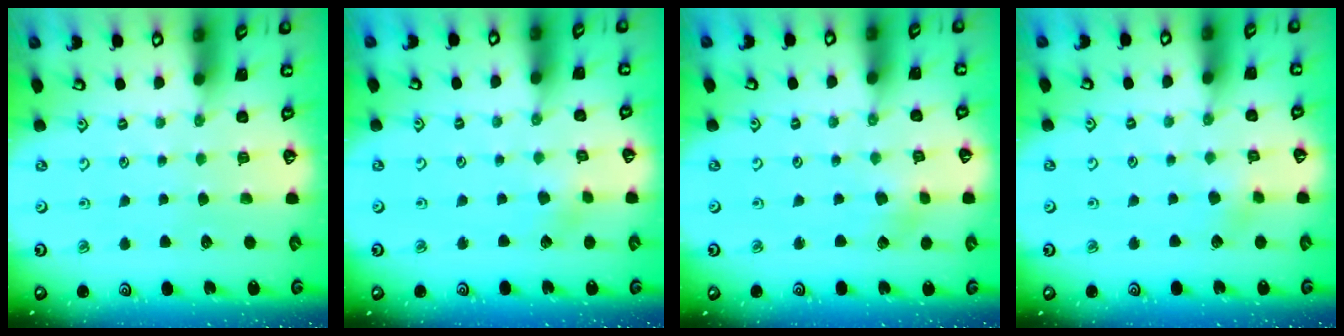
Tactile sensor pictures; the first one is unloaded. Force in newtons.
{"total": 2.4, "press": 2.4, "slide": 0.3}
{"total": 2.3, "press": 2.3, "slide": 0.3}
{"total": 3.6, "press": 3.5, "slide": 0.9}